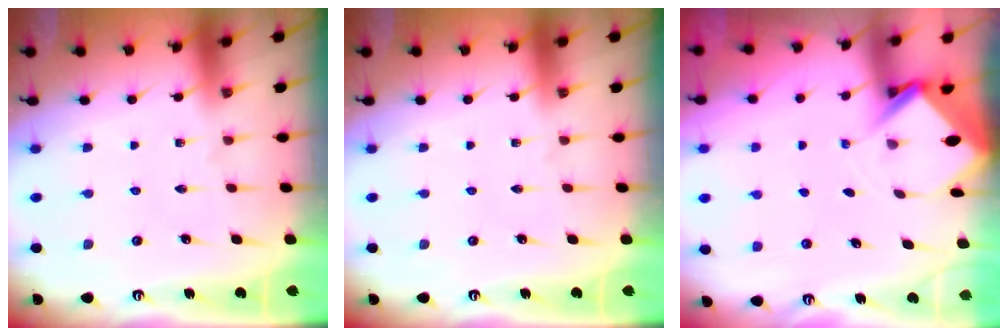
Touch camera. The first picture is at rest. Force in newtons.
{"total": 0.0}
{"total": 3.6, "press": 3.6, "slide": 0.2}